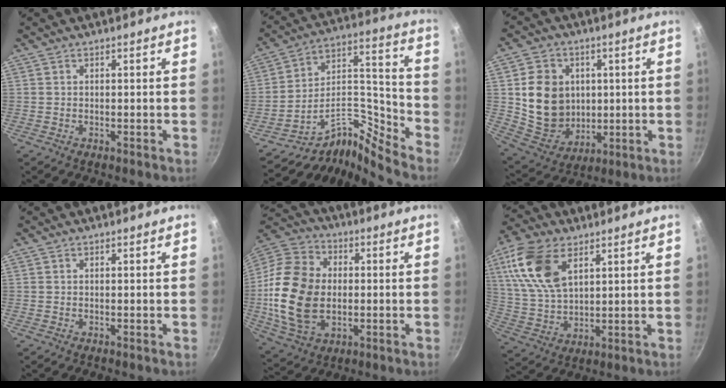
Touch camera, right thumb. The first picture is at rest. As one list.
[{"total": 12.8, "force": [-11.8, 2.1, 4.3], "torque": [-0.037, 0.120, -0.231]}, {"total": 14.9, "force": [1.9, 12.8, 7.5], "torque": [-0.100, -0.009, 0.051]}, {"total": 0.0}, {"total": 20.9, "force": [-1.2, 14.5, 14.9], "torque": [-0.274, 0.016, -0.019]}, {"total": 14.7, "force": [6.3, 8.0, 10.6], "torque": [-0.203, -0.017, 0.128]}]